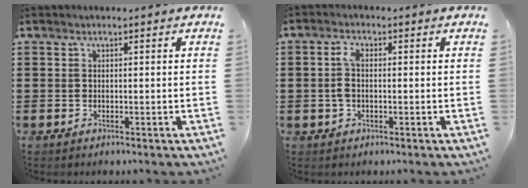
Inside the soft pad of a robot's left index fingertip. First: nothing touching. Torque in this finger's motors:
{"motor_torque": [1.08, 1.05, 0.14, 0.04]}